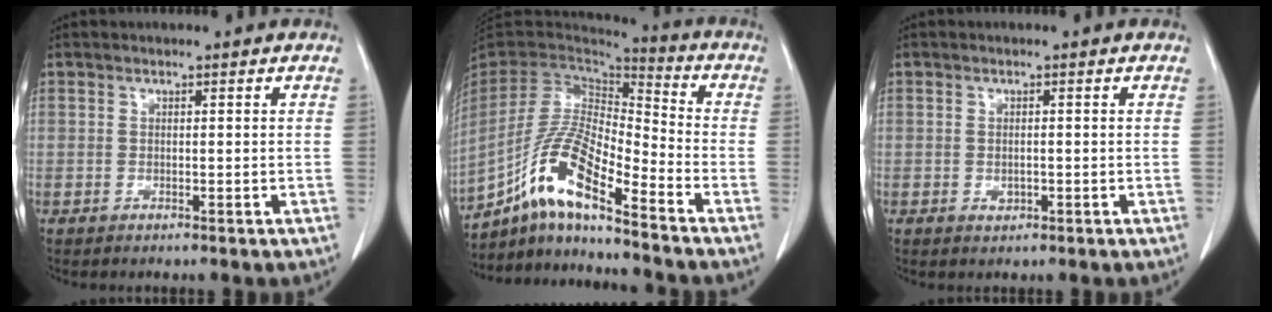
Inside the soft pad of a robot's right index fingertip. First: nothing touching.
{"total": 14.3, "force": [-8.8, 2.4, 11.1], "torque": [-0.223, 0.001, -0.163]}
{"total": 1.1, "force": [-0.3, 0.7, 0.8], "torque": [-0.015, -0.001, -0.002]}